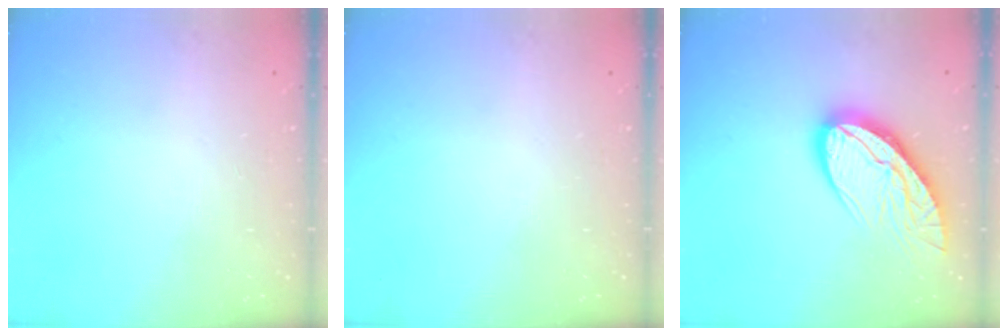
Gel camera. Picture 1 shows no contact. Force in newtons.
{"total": 0.0}
{"total": 14.0, "press": 13.9, "slide": 1.4}